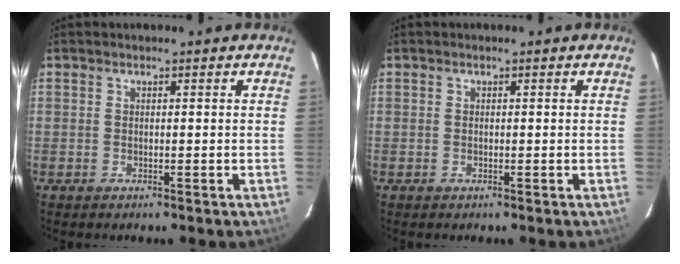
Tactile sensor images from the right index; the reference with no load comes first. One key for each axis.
{"total": 0.0}